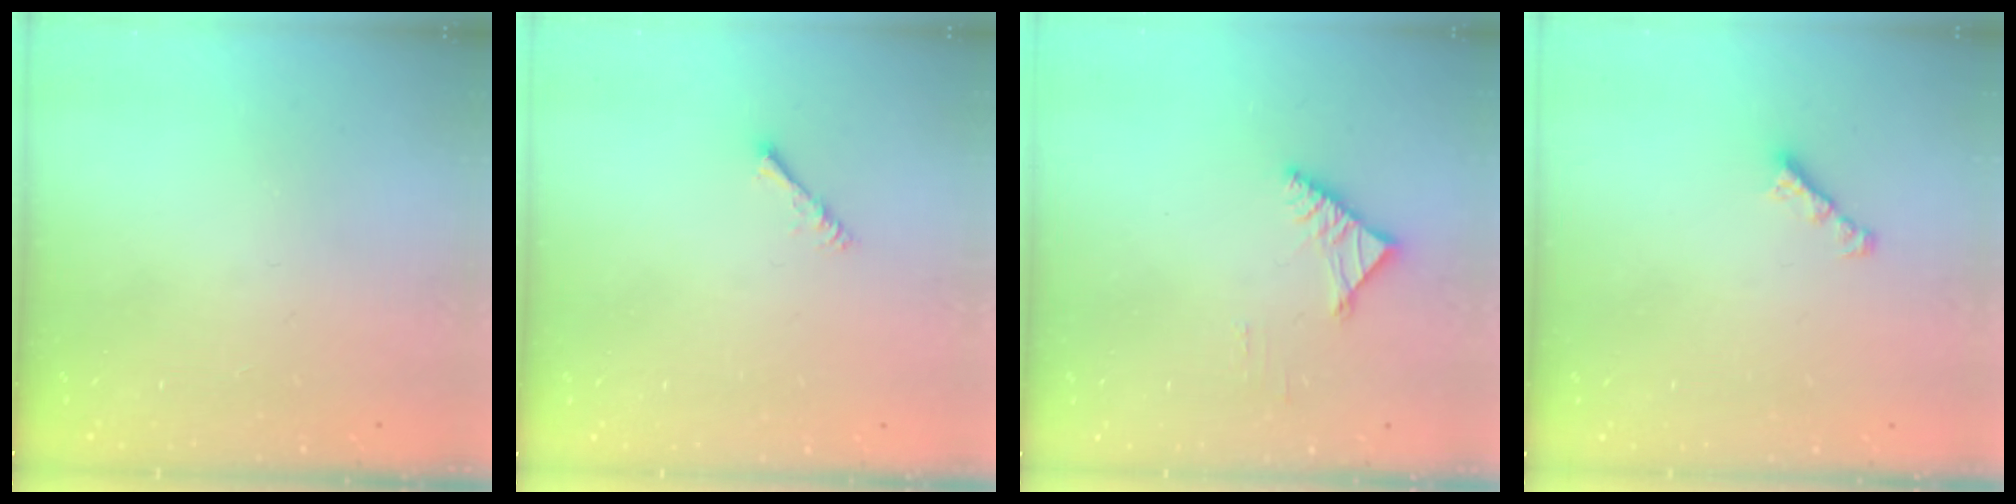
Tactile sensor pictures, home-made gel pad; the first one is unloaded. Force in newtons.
{"total": 1.4, "press": 1.3, "slide": 0.3}
{"total": 3.4, "press": 3.3, "slide": 0.8}
{"total": 2.2, "press": 2.1, "slide": 0.6}